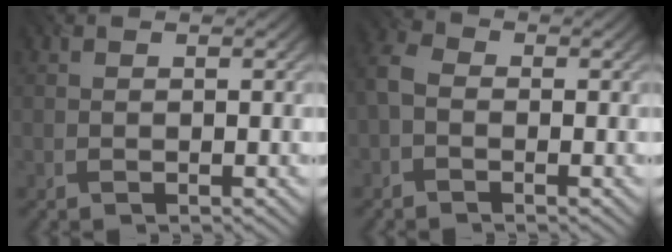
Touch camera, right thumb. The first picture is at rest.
{"total": 3.3, "force": [-1.0, 2.3, 2.1], "torque": [-0.061, 0.006, -0.035]}